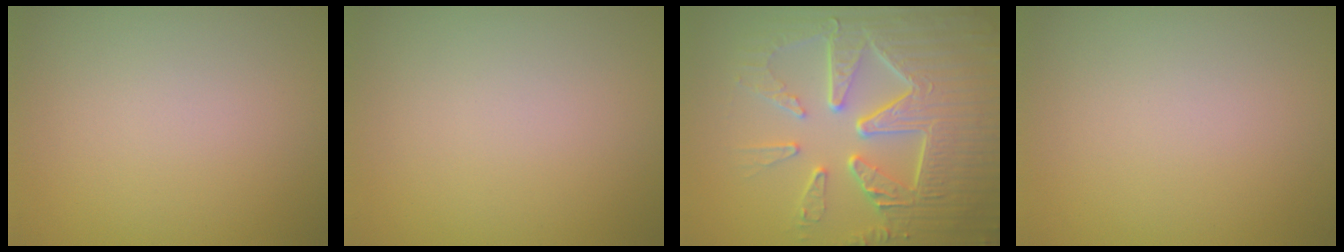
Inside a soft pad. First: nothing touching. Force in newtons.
{"total": 0.0}
{"total": 9.7, "press": 6.5, "slide": 7.2}
{"total": 0.0}